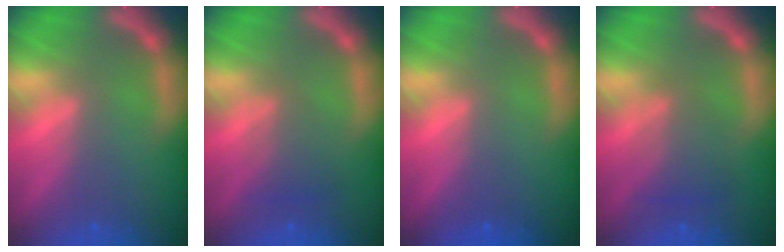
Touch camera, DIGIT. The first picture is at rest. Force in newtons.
{"total": 2.5}
{"total": 0.0}
{"total": 3.4}